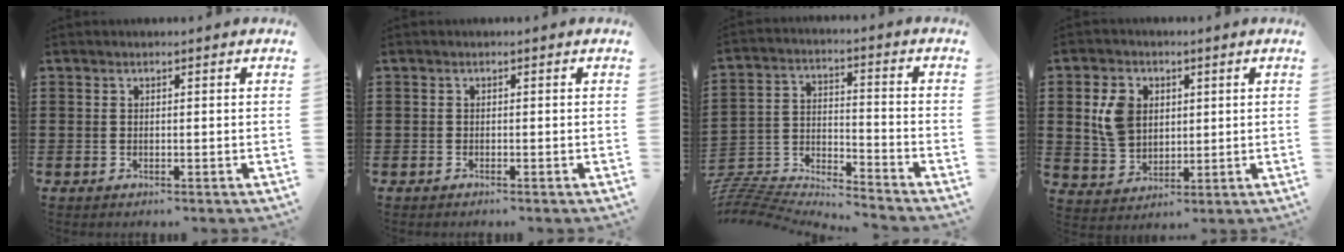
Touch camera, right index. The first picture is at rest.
{"total": 0.7, "force": [-0.7, -0.1, 0.0], "torque": [-0.002, -0.004, -0.014]}
{"total": 7.1, "force": [-7.0, 0.0, 0.7], "torque": [-0.033, -0.012, -0.149]}
{"total": 7.0, "force": [1.7, 5.5, 3.9], "torque": [-0.107, 0.014, 0.029]}